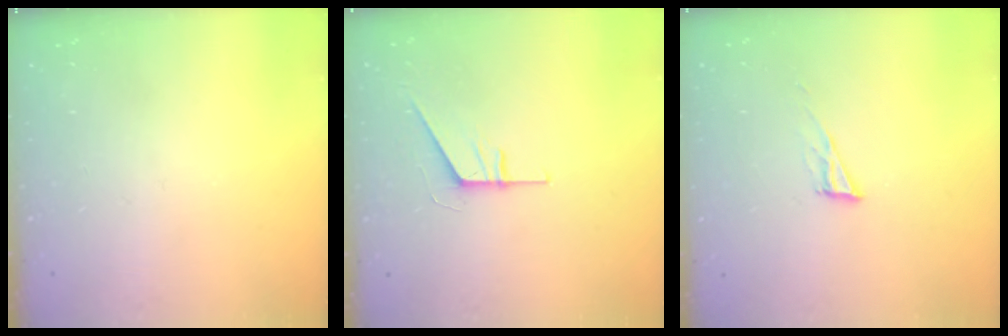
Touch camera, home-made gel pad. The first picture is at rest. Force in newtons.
{"total": 5.9, "press": 5.9, "slide": 0.6}
{"total": 7.0, "press": 6.9, "slide": 0.9}